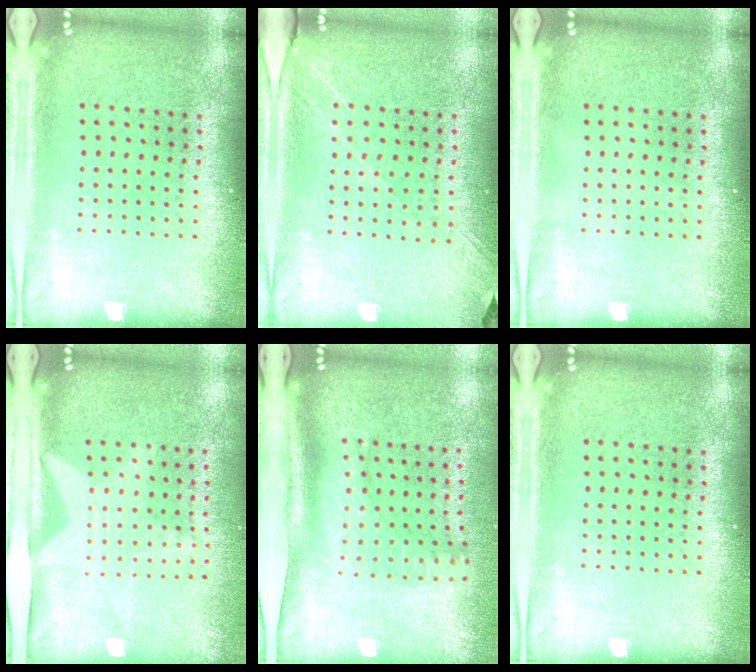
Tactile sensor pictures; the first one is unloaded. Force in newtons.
{"total": 1.3, "press": 1.2, "slide": 0.5}
{"total": 0.0}
{"total": 1.5, "press": 1.4, "slide": 0.5}
{"total": 2.2, "press": 1.6, "slide": 1.5}
{"total": 0.0}